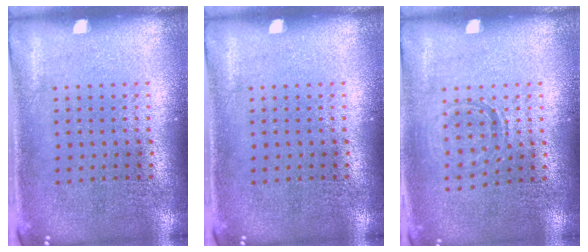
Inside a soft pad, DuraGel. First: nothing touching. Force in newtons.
{"total": 0.0}
{"total": 0.9, "press": 0.9, "slide": 0.2}